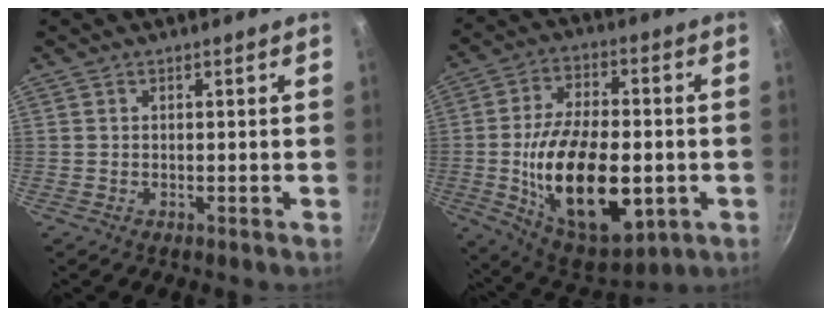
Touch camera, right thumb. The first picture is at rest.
{"total": 23.7, "force": [-3.8, 12.6, 19.7], "torque": [-0.323, 0.008, -0.049]}